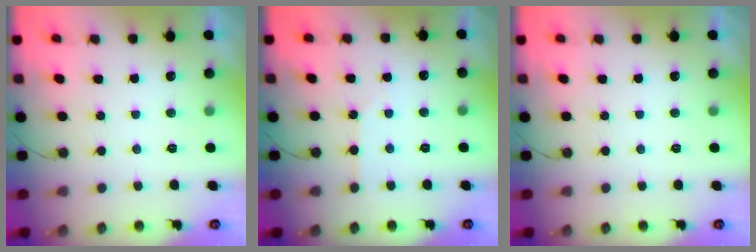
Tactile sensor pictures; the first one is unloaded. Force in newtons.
{"total": 3.1, "press": 3.0, "slide": 0.5}
{"total": 0.0}